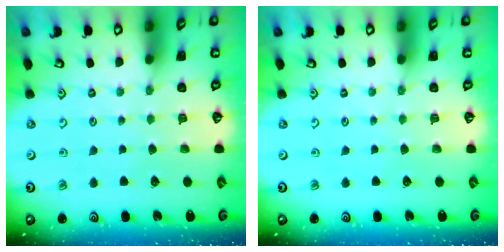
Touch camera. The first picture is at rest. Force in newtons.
{"total": 0.0}